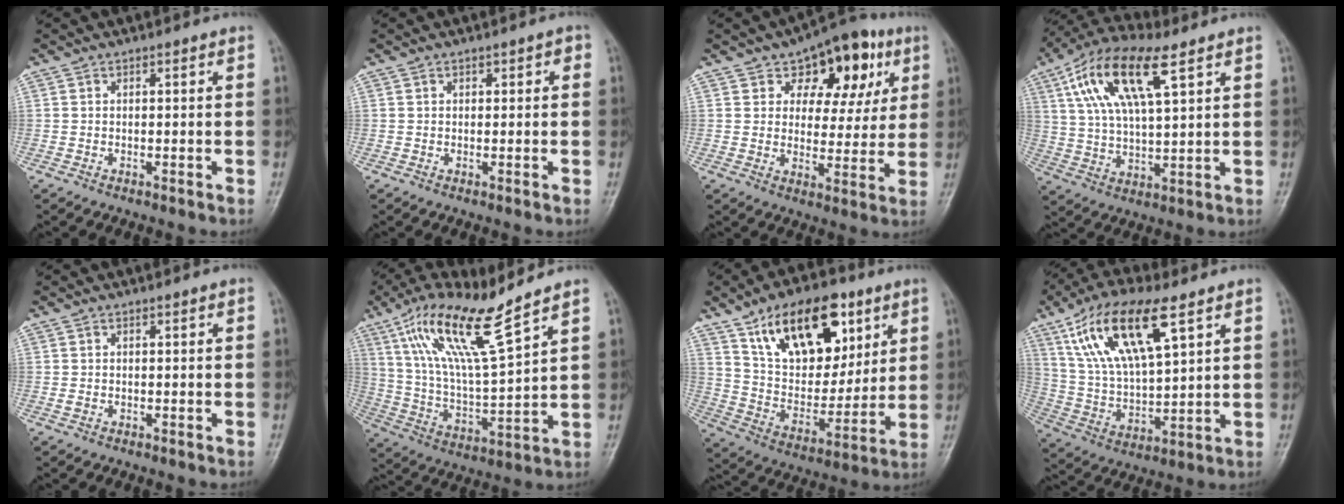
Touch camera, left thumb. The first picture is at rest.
{"total": 1.2, "force": [0.4, 0.9, 0.7], "torque": [0.003, 0.002, 0.003]}
{"total": 14.4, "force": [6.8, 8.9, 9.1], "torque": [-0.067, -0.014, 0.095]}
{"total": 15.9, "force": [7.1, 5.9, 12.9], "torque": [-0.245, 0.001, 0.130]}
{"total": 0.7, "force": [-0.1, 0.5, 0.5], "torque": [-0.008, -0.001, -0.001]}
{"total": 16.5, "force": [10.5, 2.4, 12.5], "torque": [-0.232, -0.045, 0.208]}
{"total": 22.1, "force": [11.2, 12.3, 14.5], "torque": [-0.184, -0.037, 0.196]}
{"total": 17.9, "force": [8.8, 6.5, 14.1], "torque": [-0.259, -0.017, 0.169]}